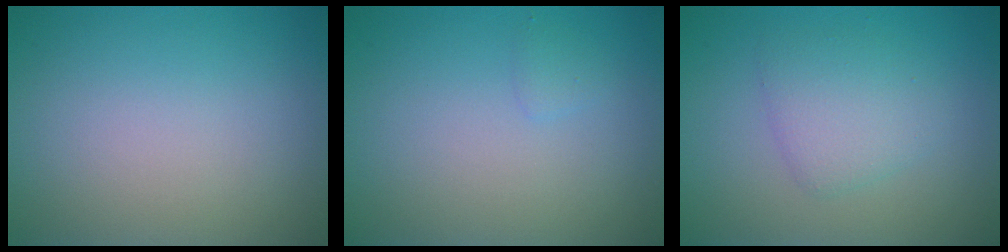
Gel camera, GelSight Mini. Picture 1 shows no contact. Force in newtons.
{"total": 0.7, "press": 0.7, "slide": 0.0}
{"total": 2.8, "press": 2.8, "slide": 0.2}